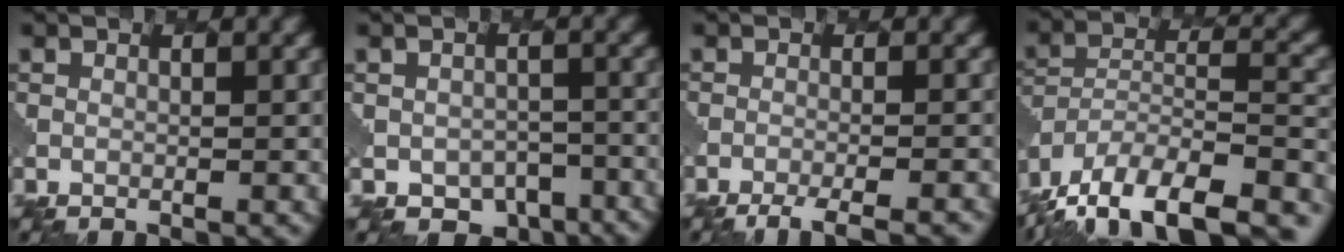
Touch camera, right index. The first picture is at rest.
{"total": 4.3, "force": [-2.7, 3.0, 1.7], "torque": [-0.014, -0.023, -0.031]}
{"total": 4.7, "force": [-3.8, 0.9, 2.6], "torque": [-0.030, -0.005, -0.061]}
{"total": 17.7, "force": [-15.0, 6.0, 7.1], "torque": [-0.120, -0.006, -0.215]}